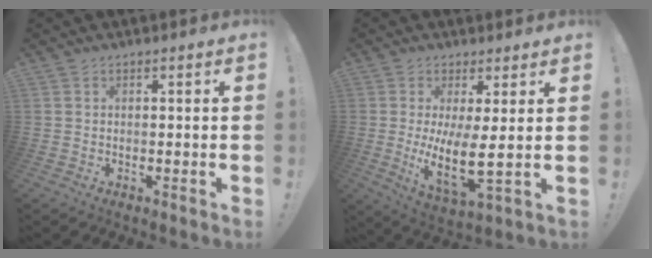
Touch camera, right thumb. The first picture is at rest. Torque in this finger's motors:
{"motor_torque": [-0.22, 0.38, 0.23, 0.11, 0.11]}